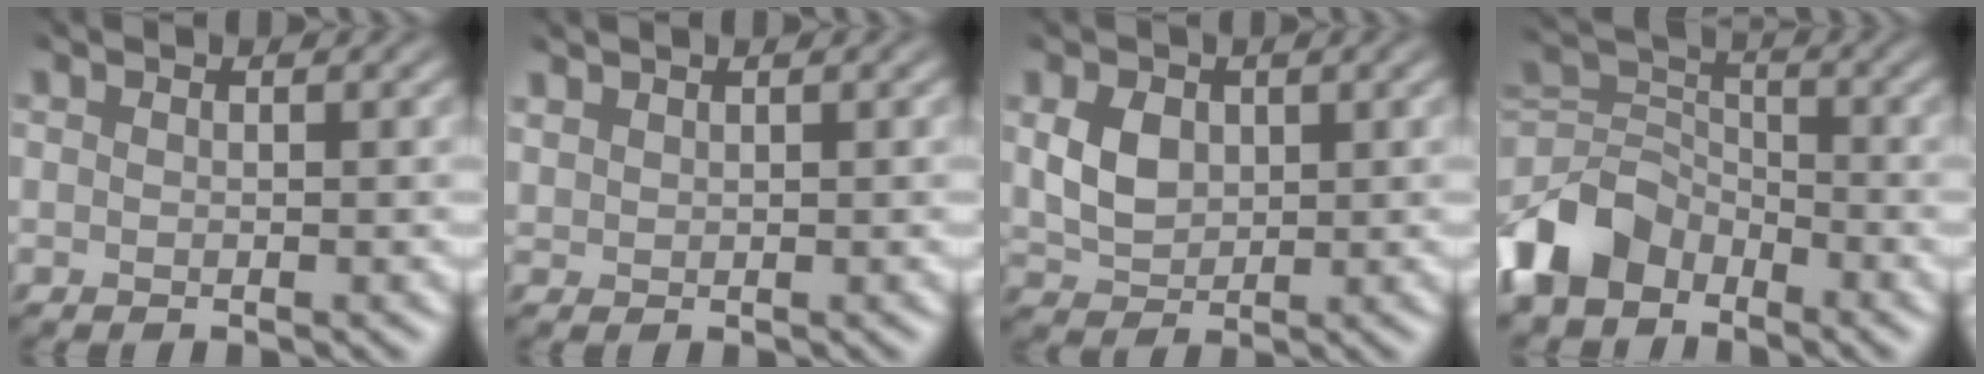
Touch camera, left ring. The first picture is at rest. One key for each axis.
{"total": 0.6, "fx": 0.6, "fy": 0.1, "fz": 0.1, "tx": -0.006, "ty": 0.005, "tz": 0.018}
{"total": 2.3, "fx": -0.2, "fy": 1.9, "fz": 1.4, "tx": -0.042, "ty": -0.005, "tz": 0.010}
{"total": 6.2, "fx": -4.9, "fy": 3.4, "fz": 1.4, "tx": -0.039, "ty": 0.000, "tz": -0.102}